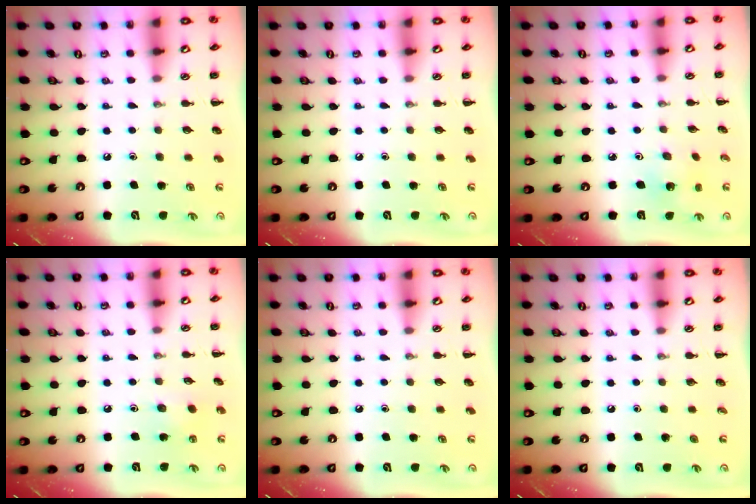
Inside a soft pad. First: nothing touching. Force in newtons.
{"total": 0.0}
{"total": 2.6, "press": 2.4, "slide": 0.9}
{"total": 4.0, "press": 3.9, "slide": 0.9}
{"total": 0.0}
{"total": 0.0}